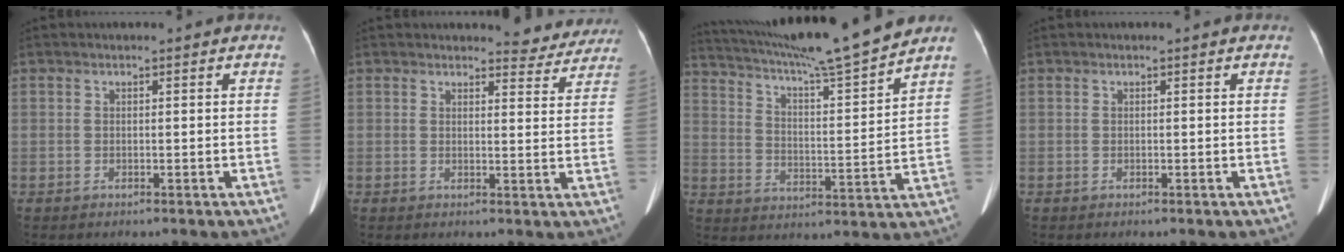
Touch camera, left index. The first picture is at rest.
{"total": 5.8, "force": [5.6, 1.5, 0.3], "torque": [0.009, -0.020, 0.048]}
{"total": 19.2, "force": [17.1, -1.0, 8.7], "torque": [-0.154, -0.018, 0.264]}
{"total": 0.0}